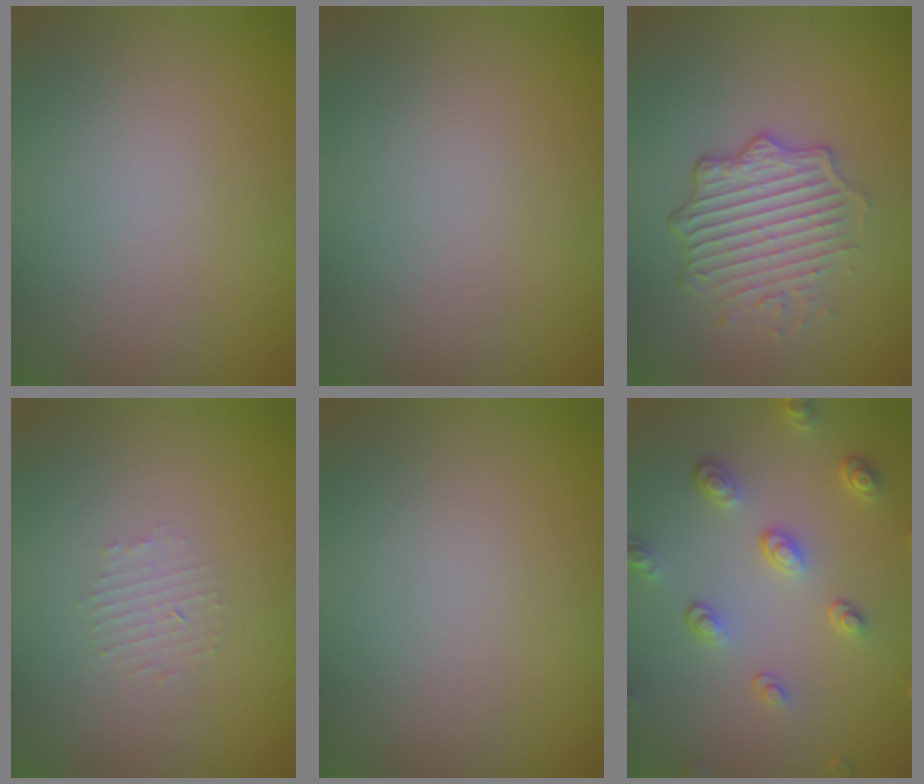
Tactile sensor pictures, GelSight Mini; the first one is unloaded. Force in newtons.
{"total": 0.0}
{"total": 5.0, "press": 3.6, "slide": 3.5}
{"total": 1.2, "press": 1.1, "slide": 0.2}
{"total": 0.0}
{"total": 3.8, "press": 2.9, "slide": 2.5}